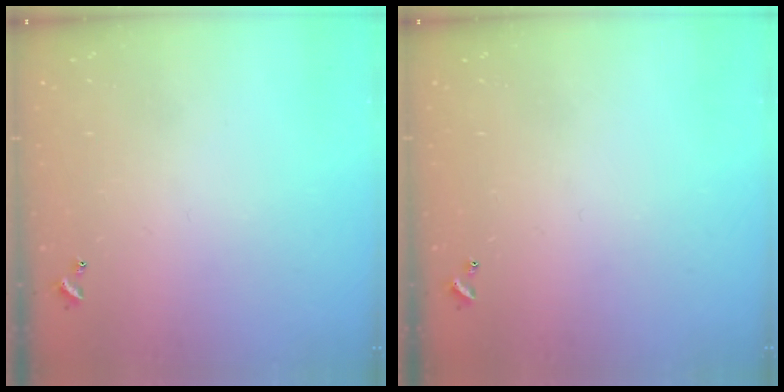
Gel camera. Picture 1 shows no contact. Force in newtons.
{"total": 0.0}